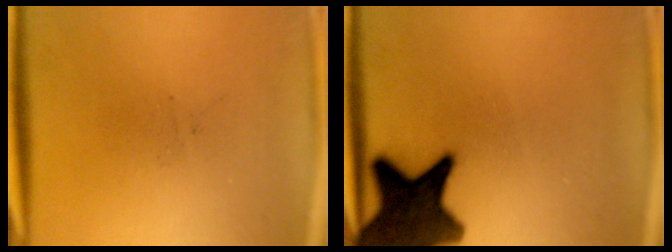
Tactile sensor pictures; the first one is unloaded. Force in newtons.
{"total": 15.7}